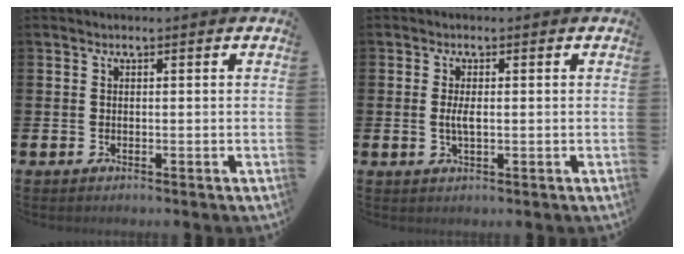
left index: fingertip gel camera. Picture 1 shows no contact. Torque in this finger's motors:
{"motor_torque": [0.39, 0.34, 0.03, 0.07]}